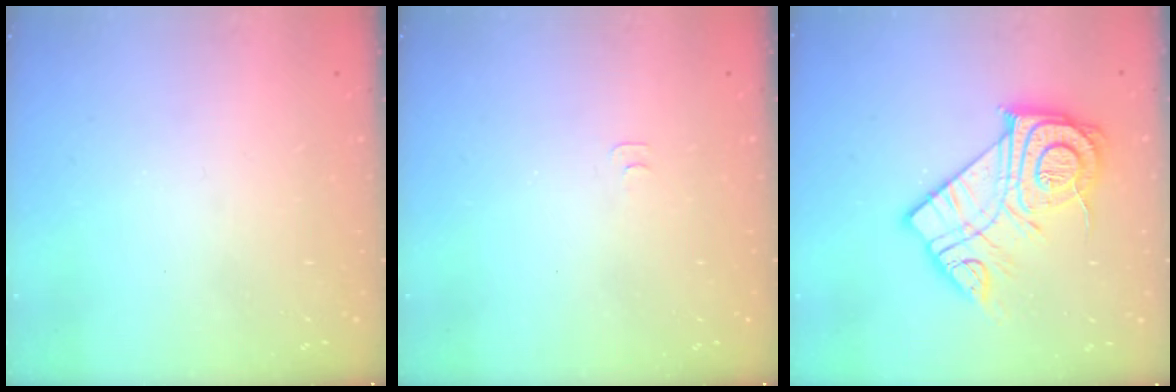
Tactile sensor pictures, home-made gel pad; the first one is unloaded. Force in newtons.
{"total": 3.0, "press": 3.0, "slide": 0.3}
{"total": 19.1, "press": 19.1, "slide": 1.3}